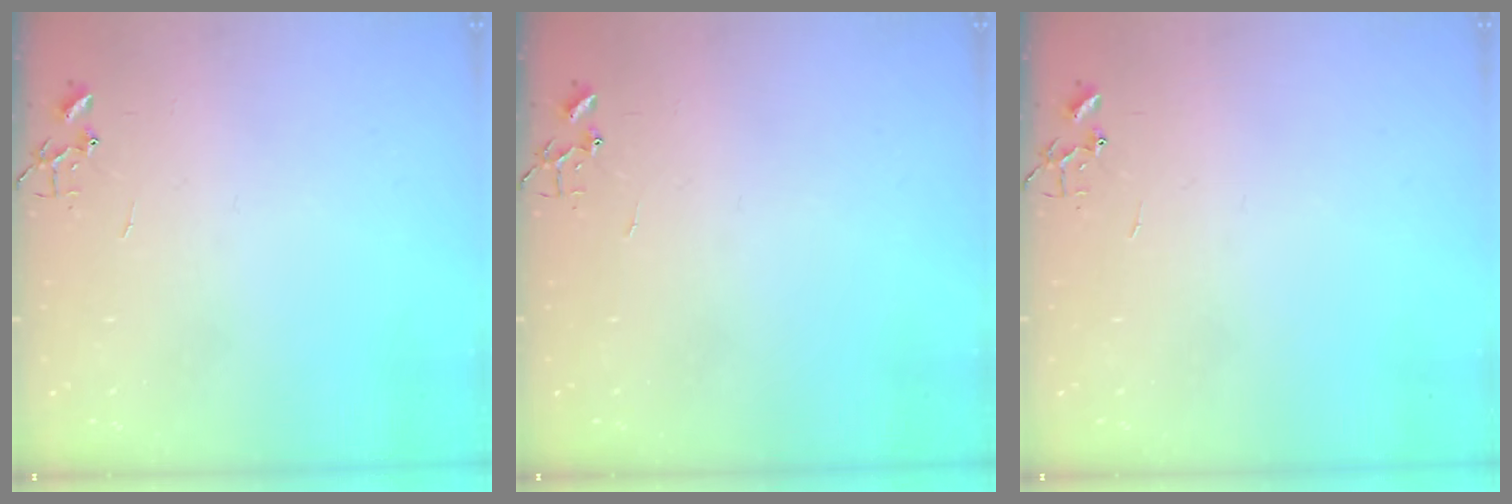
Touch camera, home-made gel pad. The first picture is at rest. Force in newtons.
{"total": 0.0}
{"total": 0.0}